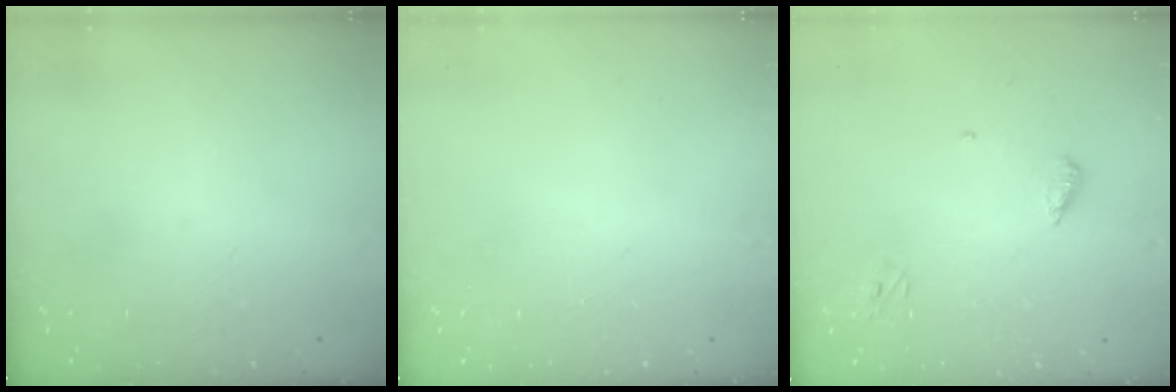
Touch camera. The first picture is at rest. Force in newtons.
{"total": 0.0}
{"total": 5.3, "press": 5.3, "slide": 0.6}